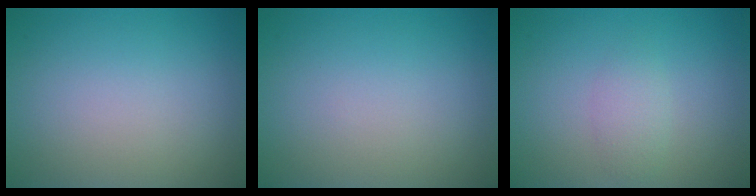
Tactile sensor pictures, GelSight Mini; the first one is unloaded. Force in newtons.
{"total": 0.0}
{"total": 1.5, "press": 1.5, "slide": 0.0}